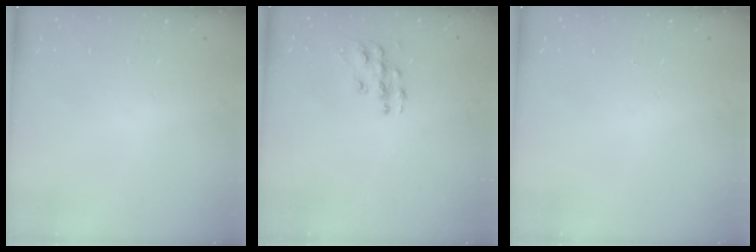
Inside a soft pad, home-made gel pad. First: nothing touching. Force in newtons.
{"total": 7.8, "press": 7.8, "slide": 0.4}
{"total": 0.0}